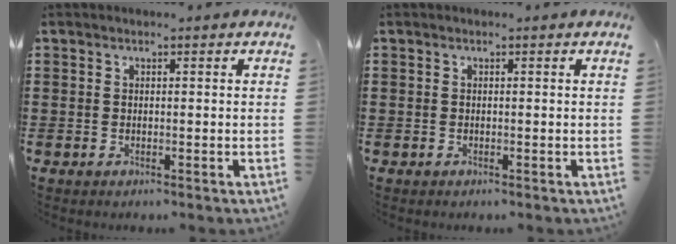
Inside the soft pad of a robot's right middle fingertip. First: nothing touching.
{"total": 0.0}